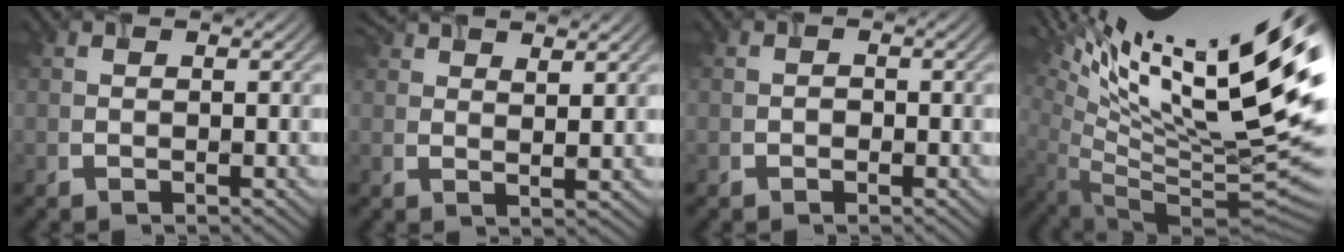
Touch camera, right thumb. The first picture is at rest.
{"total": 6.3, "force": [5.0, 1.1, 3.8], "torque": [-0.072, 0.010, 0.088]}
{"total": 0.7, "force": [-0.4, 0.5, 0.1], "torque": [0.003, -0.001, -0.007]}
{"total": 18.9, "force": [8.4, 5.1, 16.2], "torque": [-0.208, 0.025, 0.137]}